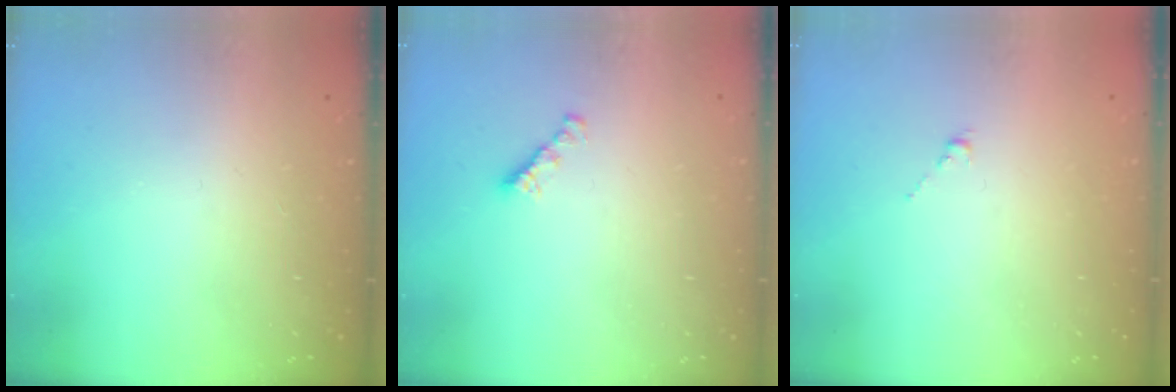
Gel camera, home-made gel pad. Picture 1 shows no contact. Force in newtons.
{"total": 2.7, "press": 2.6, "slide": 0.7}
{"total": 0.0}